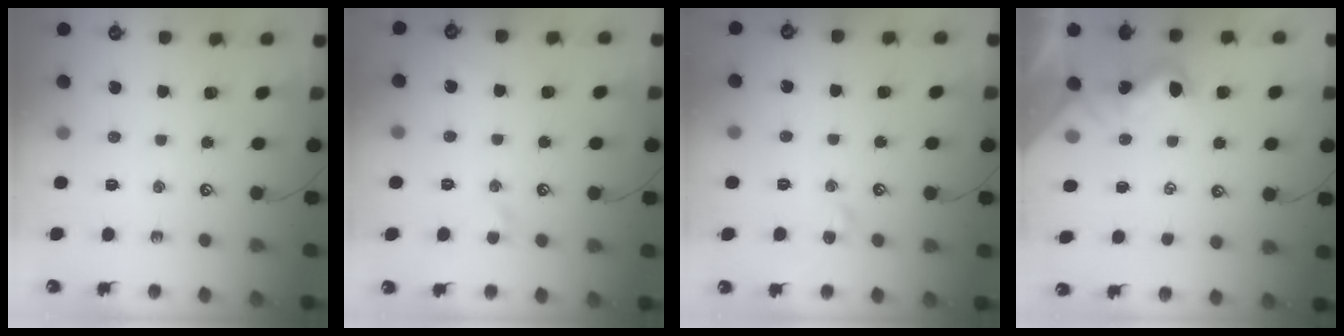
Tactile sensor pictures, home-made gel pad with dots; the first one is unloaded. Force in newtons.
{"total": 1.0, "press": 0.9, "slide": 0.3}
{"total": 2.0, "press": 1.9, "slide": 0.6}
{"total": 1.3, "press": 1.2, "slide": 0.3}